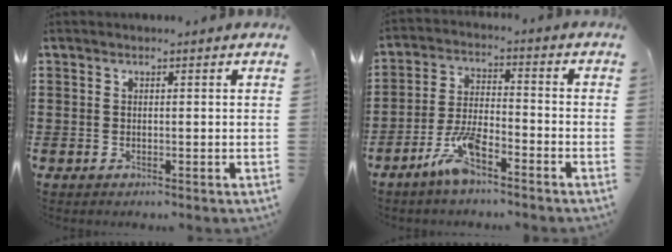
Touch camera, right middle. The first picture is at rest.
{"total": 7.1, "force": [-4.8, 1.8, 4.9], "torque": [-0.121, -0.004, -0.095]}